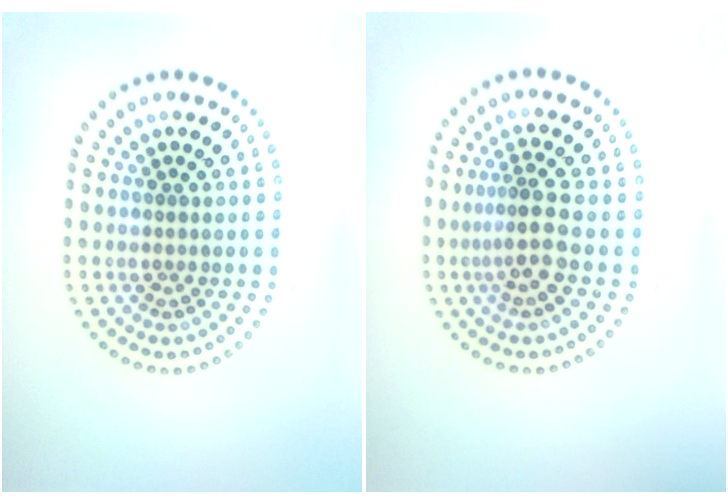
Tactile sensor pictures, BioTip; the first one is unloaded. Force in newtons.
{"total": 3.2, "press": 2.4, "slide": 2.1}